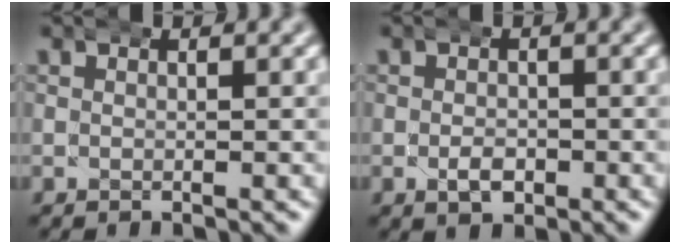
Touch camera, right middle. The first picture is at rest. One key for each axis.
{"total": 2.0, "fx": -0.9, "fy": 1.3, "fz": 1.2, "tx": -0.022, "ty": -0.009, "tz": -0.011}